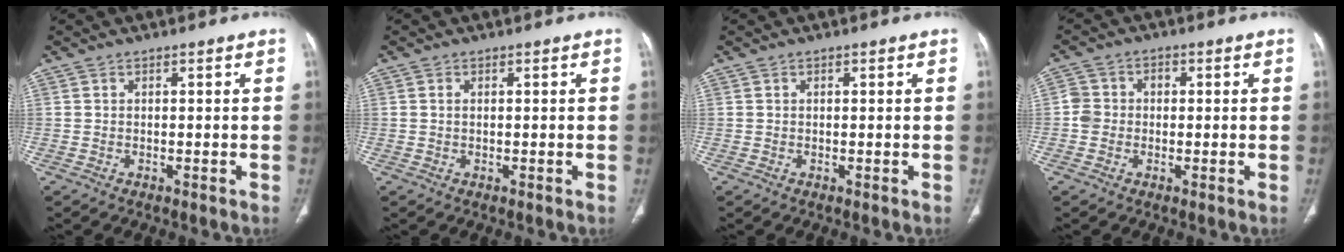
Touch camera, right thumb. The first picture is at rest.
{"total": 0.8, "force": [0.2, 0.4, 0.6], "torque": [-0.018, 0.004, 0.005]}
{"total": 0.0}
{"total": 4.1, "force": [-0.4, 3.8, 1.5], "torque": [-0.017, 0.016, -0.014]}